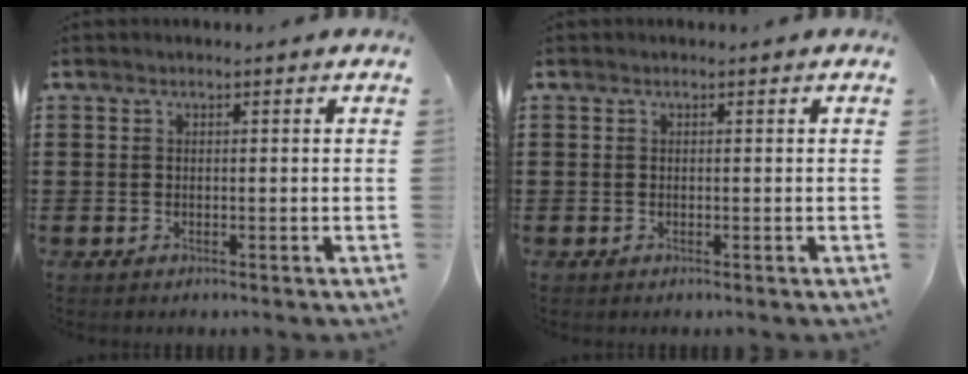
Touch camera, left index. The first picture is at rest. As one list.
[{"total": 0.0}]